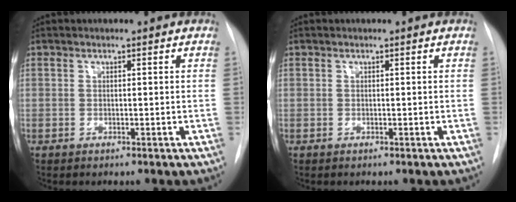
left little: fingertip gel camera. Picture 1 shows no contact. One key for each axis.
{"total": 0.0}